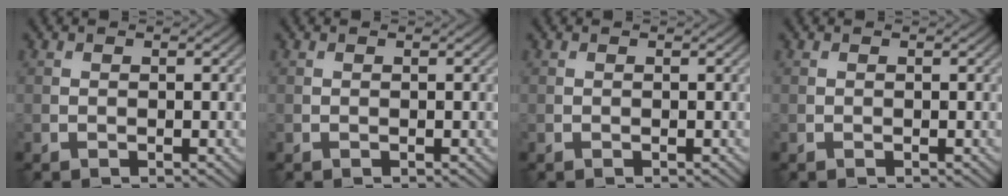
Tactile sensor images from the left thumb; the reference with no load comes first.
{"total": 0.0}
{"total": 0.0}
{"total": 0.0}